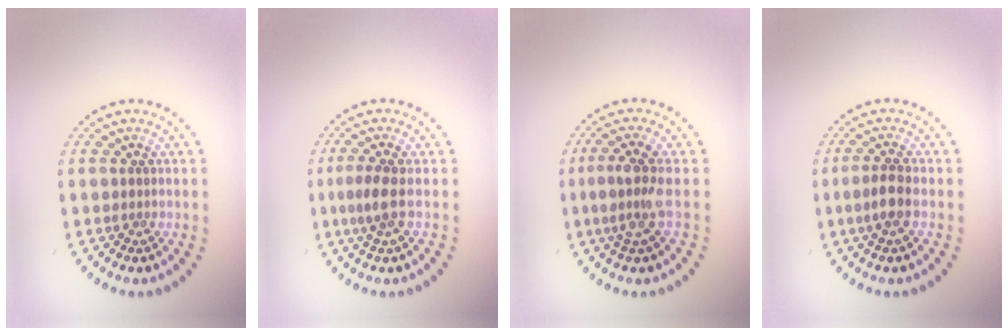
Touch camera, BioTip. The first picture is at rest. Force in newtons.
{"total": 2.1, "press": 1.7, "slide": 1.2}
{"total": 2.8, "press": 2.4, "slide": 1.6}
{"total": 2.0, "press": 1.8, "slide": 0.9}